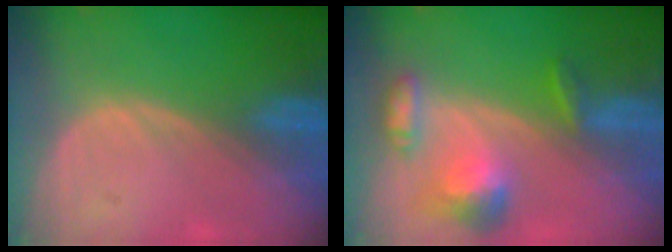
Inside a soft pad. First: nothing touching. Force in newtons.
{"total": 7.0, "press": 6.6, "slide": 2.5}